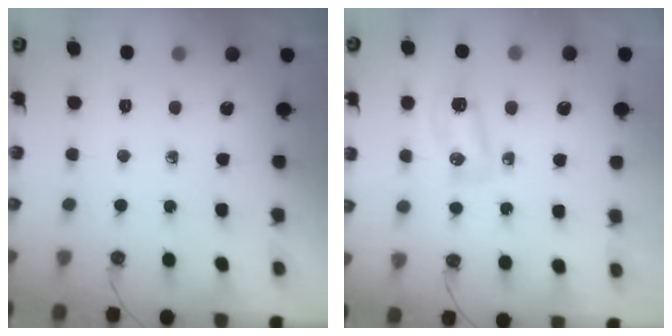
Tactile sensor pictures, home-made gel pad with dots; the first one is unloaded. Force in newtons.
{"total": 6.9, "press": 6.8, "slide": 1.0}